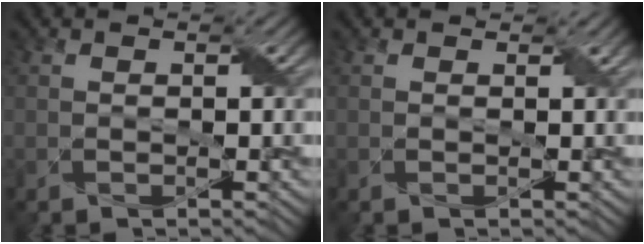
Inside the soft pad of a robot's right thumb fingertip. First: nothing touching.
{"total": 0.6, "force": [0.5, 0.2, 0.1], "torque": [-0.005, -0.002, 0.009]}